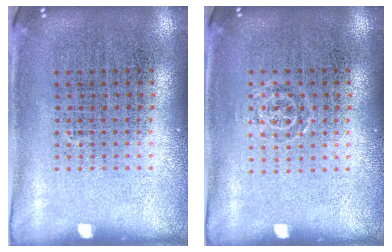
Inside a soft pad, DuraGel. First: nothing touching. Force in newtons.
{"total": 0.7, "press": 0.5, "slide": 0.4}